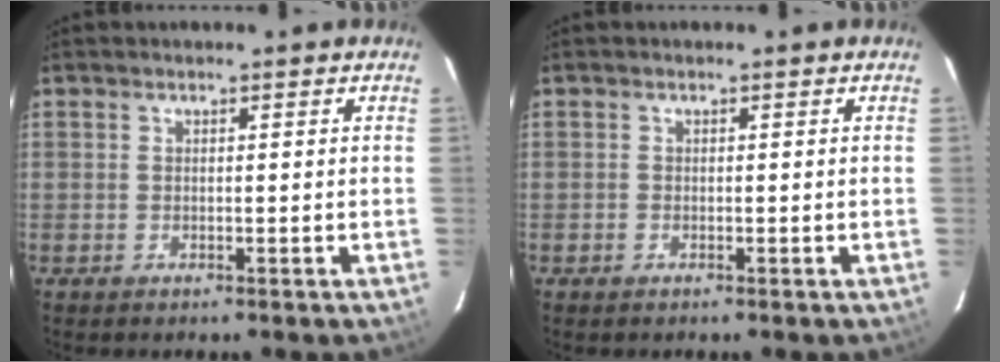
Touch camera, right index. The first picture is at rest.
{"total": 0.5, "force": [-0.3, 0.4, 0.1], "torque": [-0.001, -0.001, -0.009]}